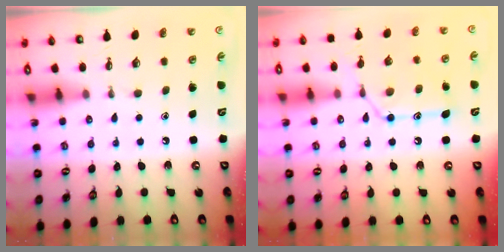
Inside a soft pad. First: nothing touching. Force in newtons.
{"total": 15.0, "press": 15.0, "slide": 1.1}